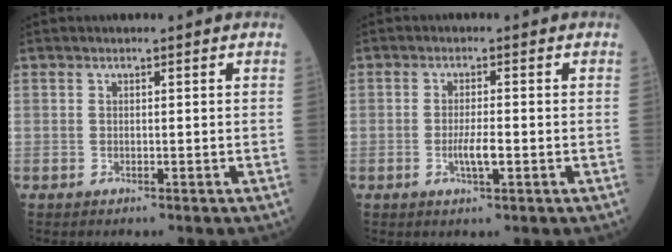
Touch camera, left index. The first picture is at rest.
{"total": 3.0, "force": [-0.8, 0.5, 2.8], "torque": [-0.059, -0.002, -0.015]}